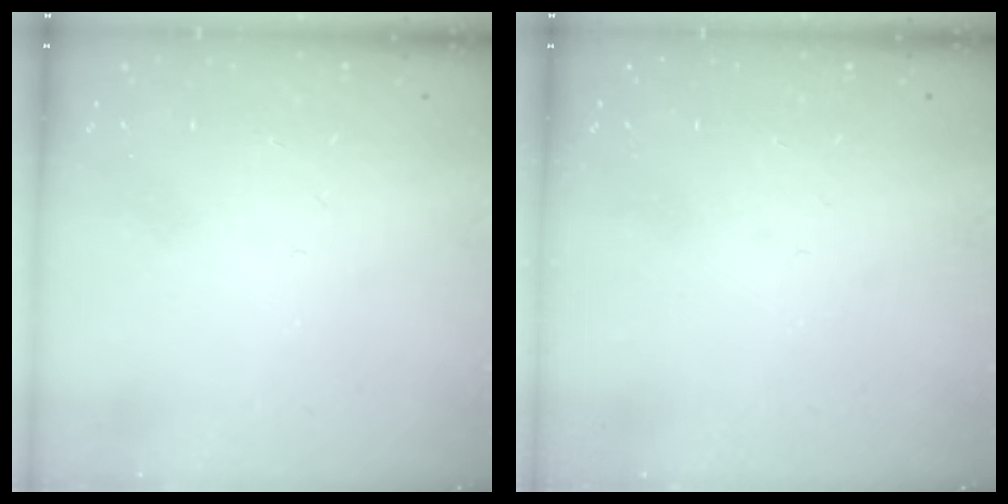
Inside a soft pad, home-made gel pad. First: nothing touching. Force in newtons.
{"total": 0.0}